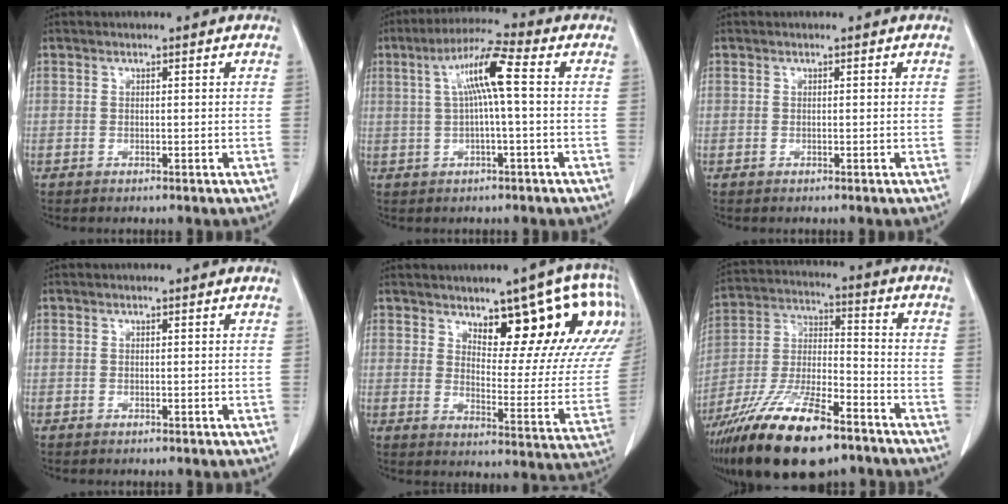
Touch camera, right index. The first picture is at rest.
{"total": 7.9, "force": [1.3, 0.2, 7.8], "torque": [-0.146, 0.023, 0.022]}
{"total": 0.0}
{"total": 0.0}
{"total": 17.7, "force": [11.2, 6.0, 12.3], "torque": [-0.137, -0.021, 0.135]}
{"total": 19.3, "force": [-13.2, 5.0, 13.3], "torque": [-0.268, -0.020, -0.237]}